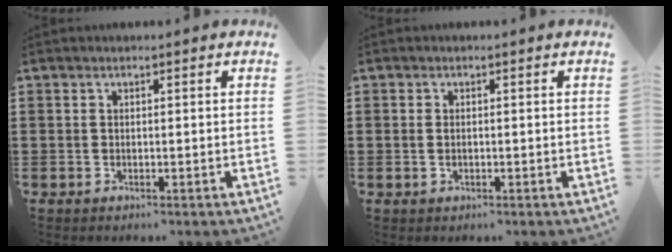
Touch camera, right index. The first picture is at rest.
{"total": 1.1, "force": [0.0, 0.6, 0.9], "torque": [-0.020, 0.005, -0.001]}